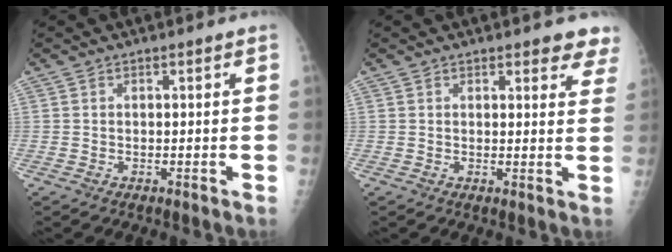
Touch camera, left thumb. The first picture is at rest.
{"total": 5.7, "force": [4.5, 1.9, 2.9], "torque": [0.002, -0.019, 0.039]}